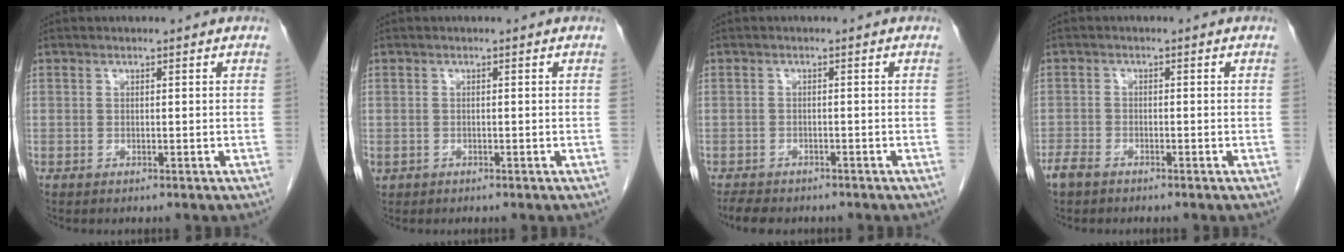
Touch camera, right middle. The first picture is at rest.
{"total": 0.9, "force": [-0.3, 0.8, 0.3], "torque": [-0.010, 0.003, 0.000]}
{"total": 4.6, "force": [-3.9, 1.8, 1.7], "torque": [-0.033, -0.008, -0.056]}
{"total": 2.6, "force": [-2.1, 1.0, 1.2], "torque": [-0.028, -0.001, -0.036]}